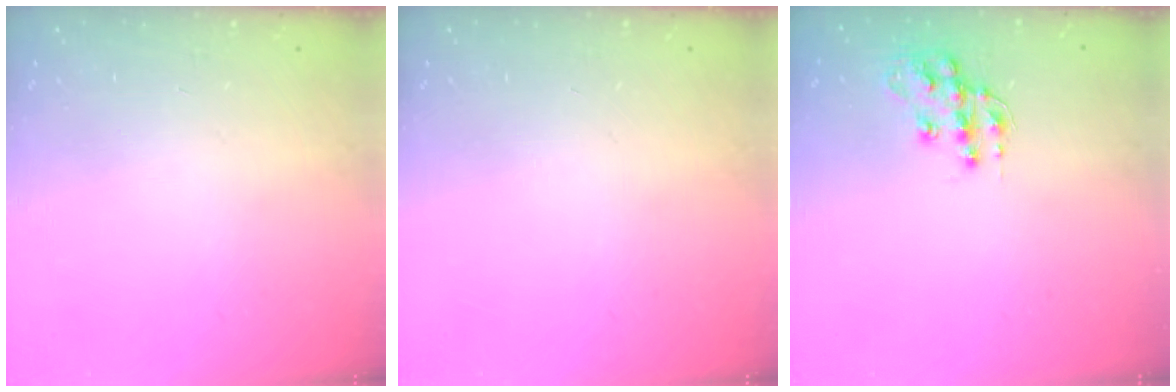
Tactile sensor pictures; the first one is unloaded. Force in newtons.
{"total": 0.0}
{"total": 11.6, "press": 11.5, "slide": 0.8}